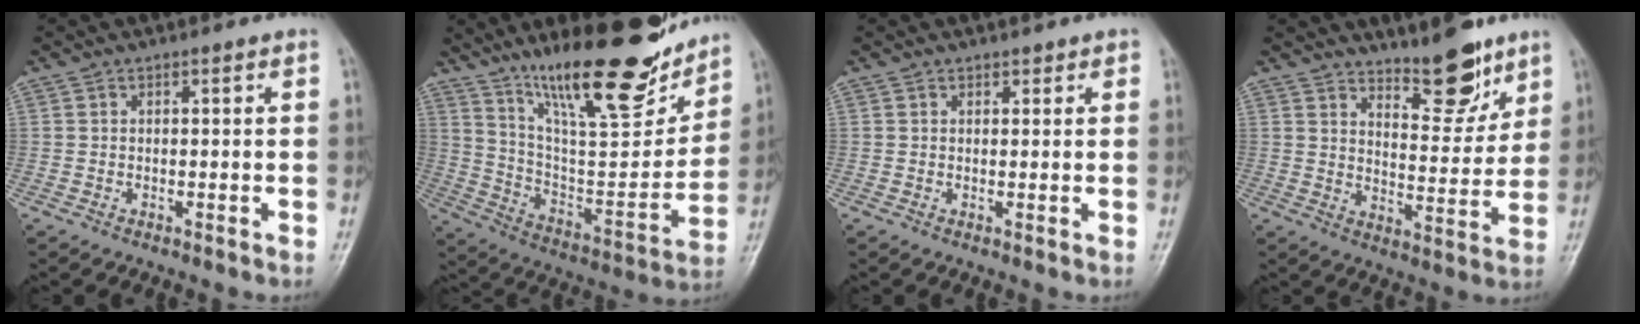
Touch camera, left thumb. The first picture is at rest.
{"total": 24.2, "force": [17.1, 6.4, 15.8], "torque": [-0.213, -0.085, 0.289]}
{"total": 1.1, "force": [0.9, 0.7, 0.2], "torque": [0.012, -0.005, 0.007]}
{"total": 9.5, "force": [7.6, 3.2, 4.6], "torque": [-0.040, -0.066, 0.124]}